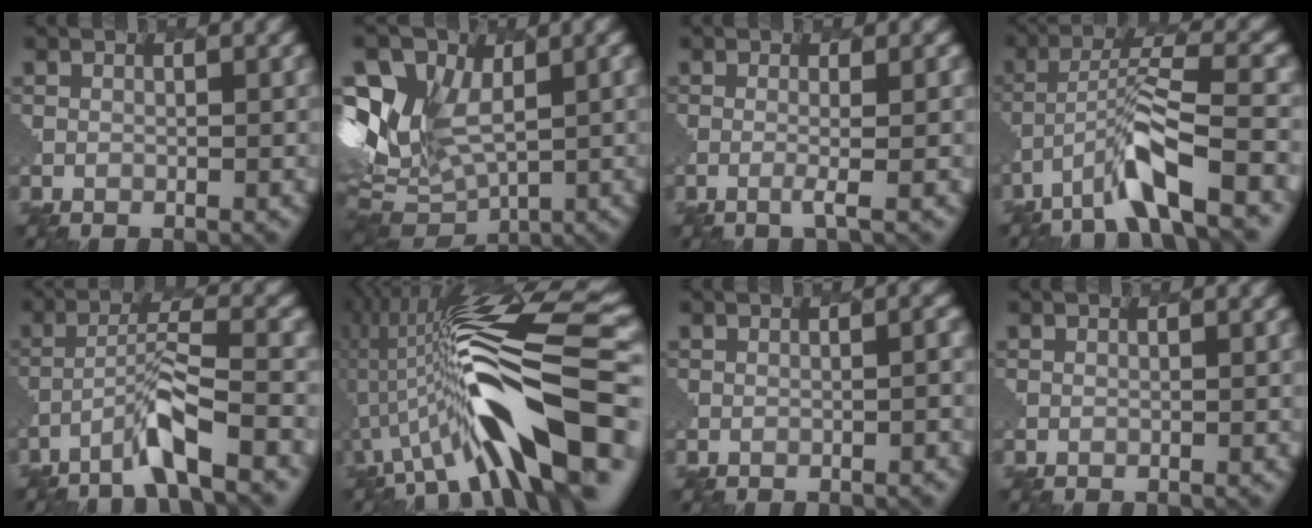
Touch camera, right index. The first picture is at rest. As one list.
[{"total": 7.9, "force": [3.5, 5.5, 4.4], "torque": [-0.108, 0.016, 0.048]}, {"total": 1.7, "force": [0.5, -1.6, -0.1], "torque": [-0.010, 0.017, -0.016]}, {"total": 5.1, "force": [-4.3, -0.8, 2.5], "torque": [-0.084, 0.033, -0.110]}, {"total": 4.3, "force": [-3.8, -1.3, 1.6], "torque": [-0.062, 0.032, -0.101]}, {"total": 10.8, "force": [-1.1, 2.2, 10.5], "torque": [-0.226, 0.052, -0.055]}, {"total": 1.8, "force": [-0.4, 0.5, 1.7], "torque": [-0.003, 0.009, -0.004]}, {"total": 0.0}]